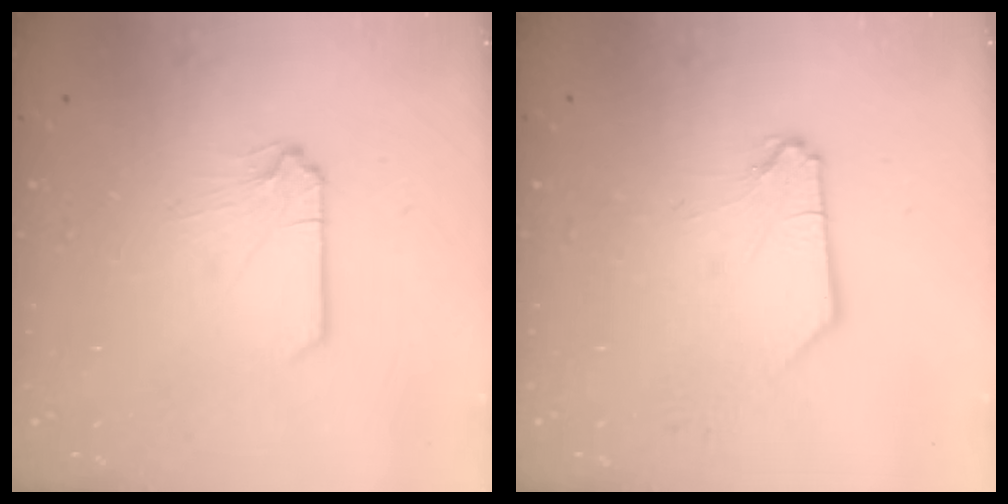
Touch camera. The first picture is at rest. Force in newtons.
{"total": 2.6, "press": 2.6, "slide": 0.5}